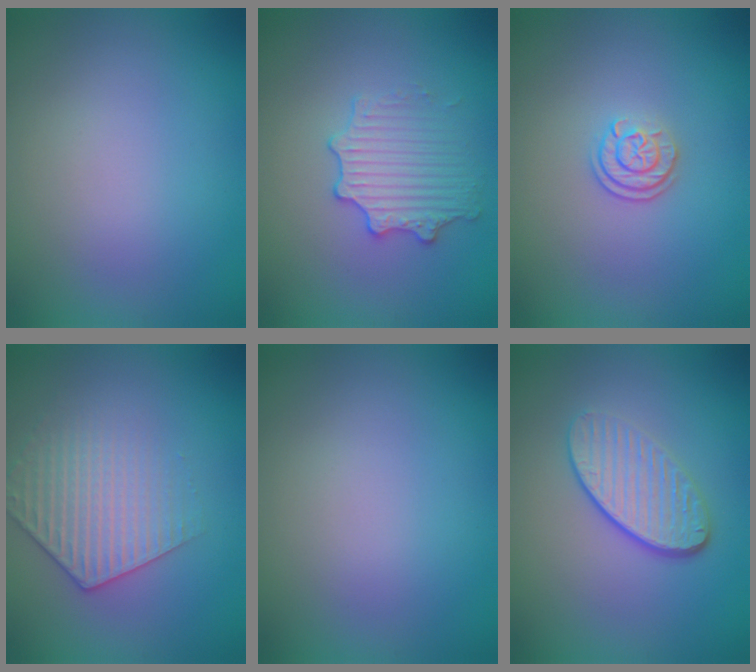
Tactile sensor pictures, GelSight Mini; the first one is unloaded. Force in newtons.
{"total": 2.9, "press": 2.8, "slide": 0.5}
{"total": 2.3, "press": 1.7, "slide": 1.5}
{"total": 3.2, "press": 3.1, "slide": 0.9}
{"total": 0.0}
{"total": 4.1, "press": 3.0, "slide": 2.8}